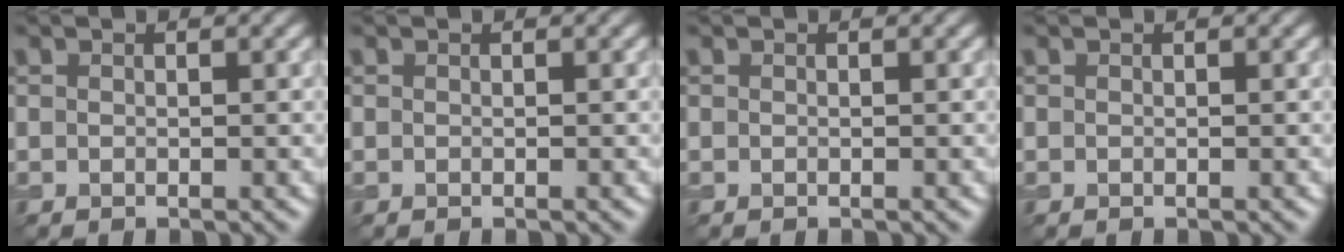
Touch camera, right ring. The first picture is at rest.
{"total": 0.0}
{"total": 0.0}
{"total": 0.0}